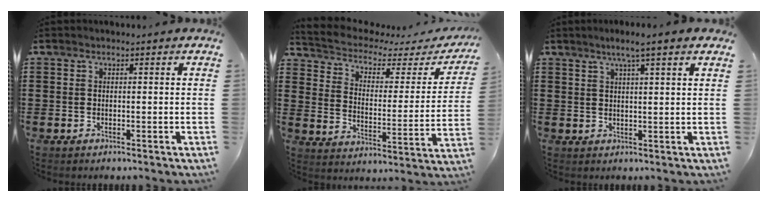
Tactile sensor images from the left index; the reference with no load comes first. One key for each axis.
{"total": 3.1, "fx": 2.2, "fy": 1.5, "fz": 1.6, "tx": -0.048, "ty": -0.023, "tz": 0.027}
{"total": 3.6, "fx": 2.6, "fy": -0.4, "fz": 2.4, "tx": -0.053, "ty": 0.001, "tz": 0.045}